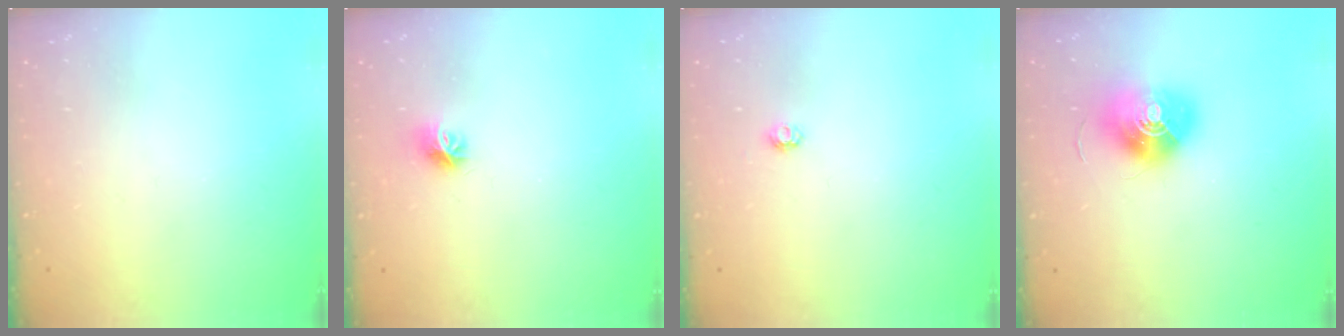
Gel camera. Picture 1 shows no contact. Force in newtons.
{"total": 7.4, "press": 7.3, "slide": 0.6}
{"total": 2.9, "press": 2.9, "slide": 0.4}
{"total": 14.4, "press": 14.4, "slide": 0.5}